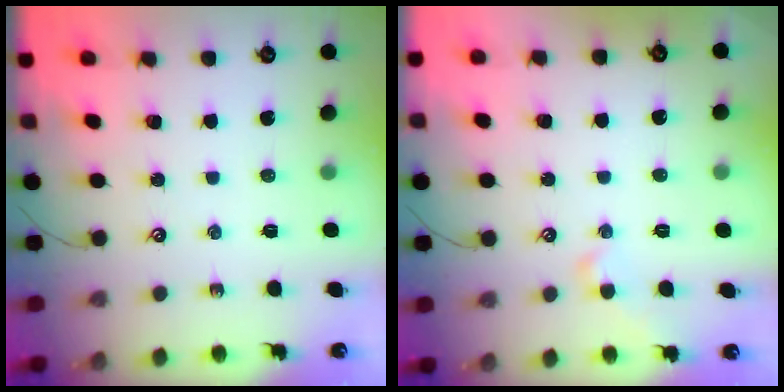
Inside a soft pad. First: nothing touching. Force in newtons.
{"total": 1.6, "press": 1.3, "slide": 0.8}